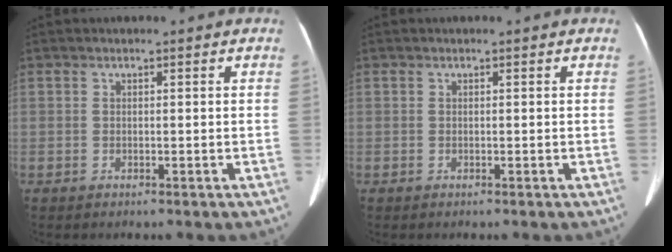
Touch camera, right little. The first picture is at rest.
{"total": 0.0}